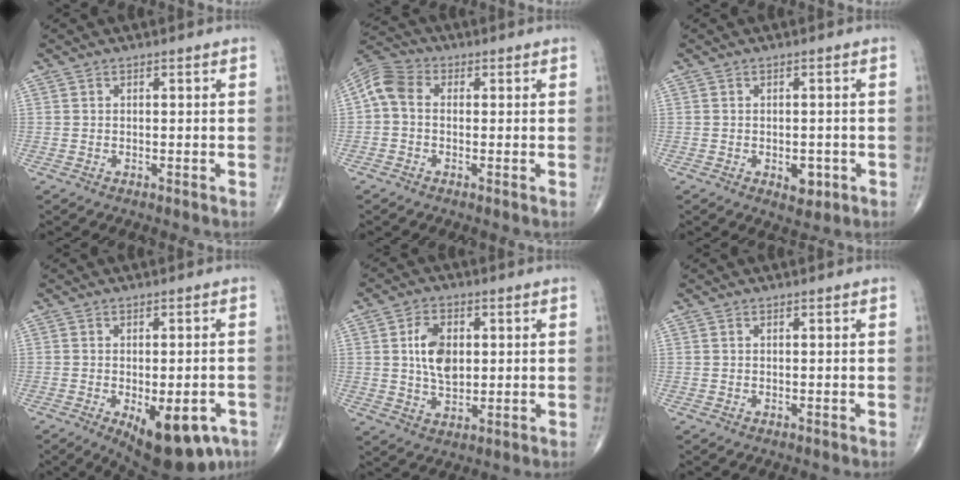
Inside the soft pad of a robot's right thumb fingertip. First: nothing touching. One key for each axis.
{"total": 5.9, "fx": 0.1, "fy": 4.3, "fz": 4.1, "tx": -0.078, "ty": 0.018, "tz": -0.012}
{"total": 3.4, "fx": -1.1, "fy": 2.0, "fz": 2.5, "tx": -0.021, "ty": 0.000, "tz": -0.008}
{"total": 13.8, "fx": -5.9, "fy": 6.2, "fz": 10.9, "tx": -0.118, "ty": 0.002, "tz": -0.065}
{"total": 8.2, "fx": 1.4, "fy": 5.1, "fz": 6.2, "tx": -0.099, "ty": -0.005, "tz": 0.027}
{"total": 0.0}